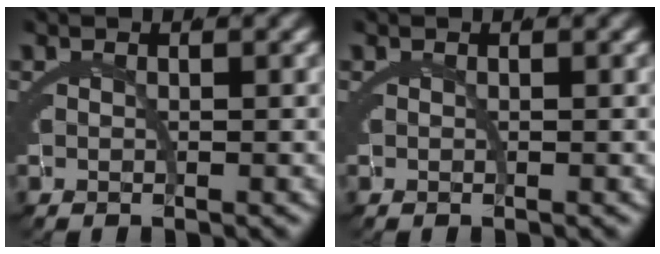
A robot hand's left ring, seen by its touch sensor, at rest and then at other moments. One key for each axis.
{"total": 0.0}